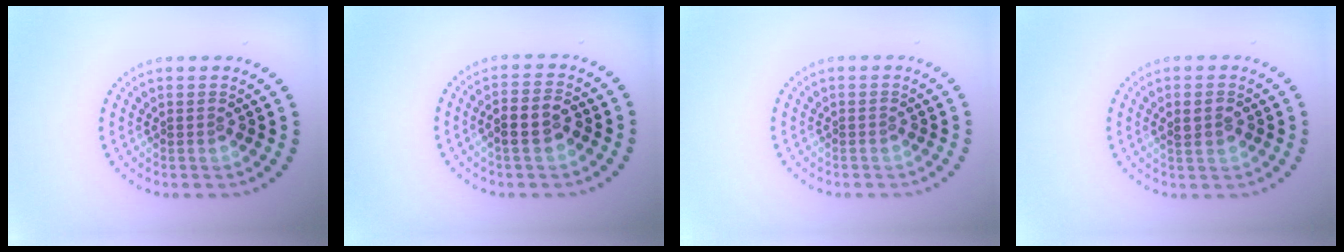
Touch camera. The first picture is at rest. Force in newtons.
{"total": 2.8, "press": 2.7, "slide": 0.8}
{"total": 0.0}
{"total": 1.8, "press": 1.8, "slide": 0.1}